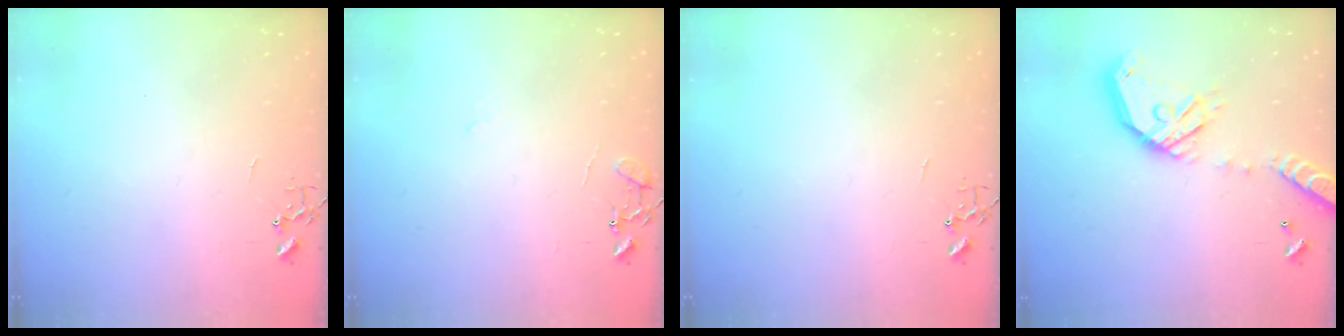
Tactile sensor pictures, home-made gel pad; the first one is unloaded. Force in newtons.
{"total": 8.7, "press": 8.7, "slide": 0.8}
{"total": 0.0}
{"total": 19.5, "press": 19.2, "slide": 3.4}